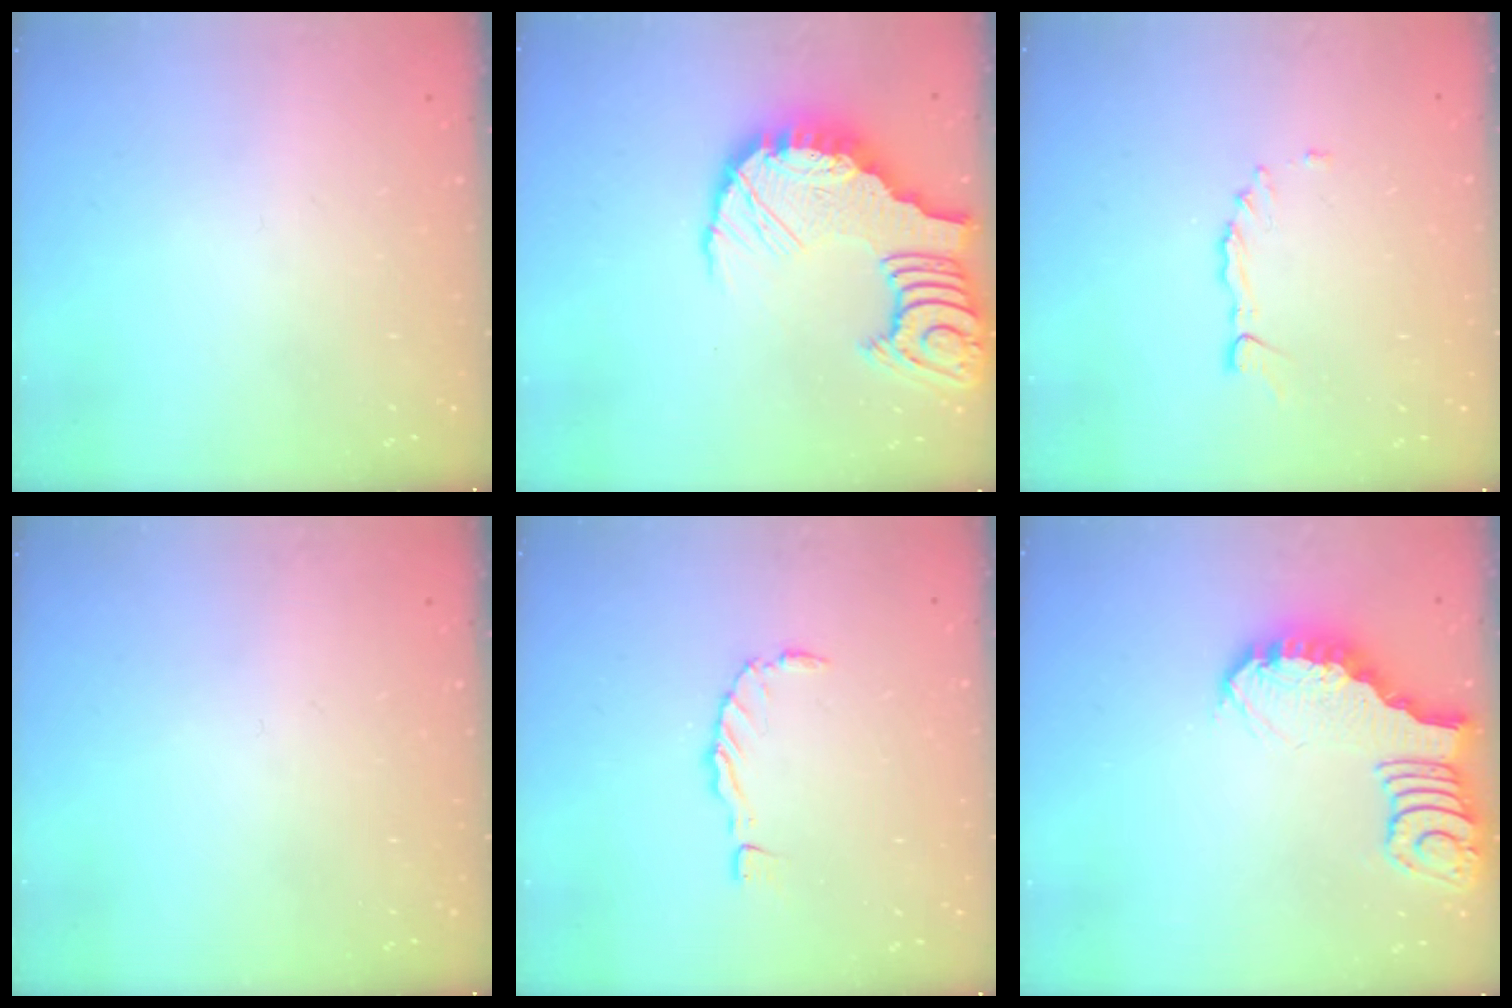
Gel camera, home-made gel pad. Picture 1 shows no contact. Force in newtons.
{"total": 15.8, "press": 15.7, "slide": 1.9}
{"total": 2.3, "press": 2.3, "slide": 0.2}
{"total": 0.0}
{"total": 0.0}
{"total": 3.5, "press": 3.5, "slide": 0.3}